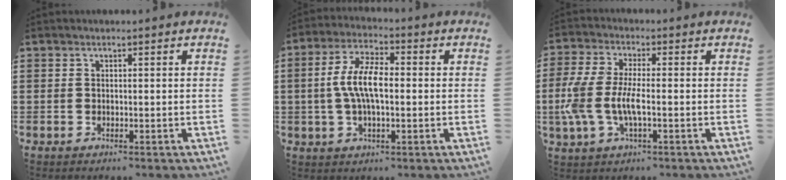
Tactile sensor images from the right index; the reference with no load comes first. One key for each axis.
{"total": 7.9, "fx": -0.2, "fy": 3.1, "fz": 7.3, "tx": -0.157, "ty": 0.001, "tz": -0.010}
{"total": 6.9, "fx": -1.7, "fy": 2.7, "fz": 6.0, "tx": -0.155, "ty": -0.010, "tz": -0.043}